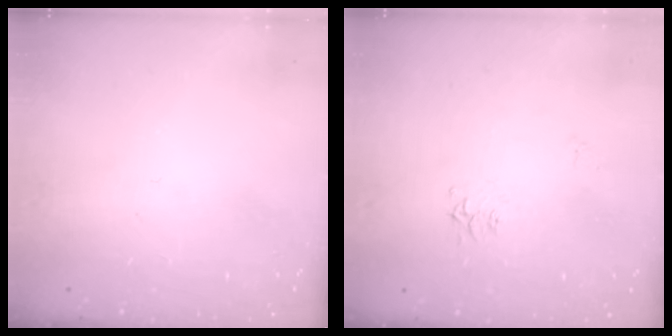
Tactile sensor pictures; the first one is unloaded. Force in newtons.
{"total": 5.0, "press": 5.0, "slide": 0.7}